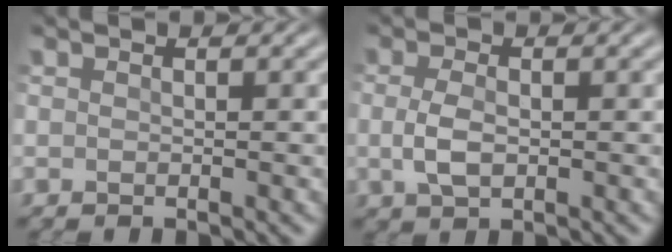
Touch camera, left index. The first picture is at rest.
{"total": 2.3, "force": [0.2, 1.3, 1.9], "torque": [-0.046, 0.001, 0.003]}